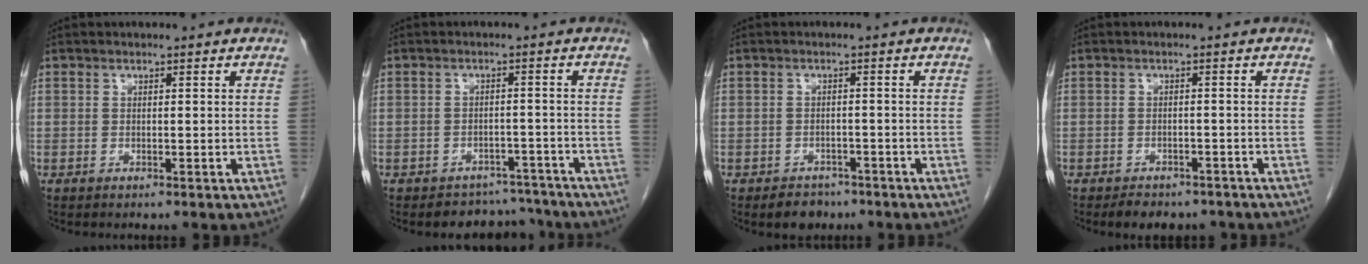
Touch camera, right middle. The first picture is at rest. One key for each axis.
{"total": 5.4, "fx": -4.7, "fy": 2.5, "fz": -0.8, "tx": 0.024, "ty": 0.025, "tz": -0.062}
{"total": 3.6, "fx": -2.6, "fy": 2.3, "fz": 1.0, "tx": -0.016, "ty": 0.005, "tz": -0.034}
{"total": 5.5, "fx": -4.5, "fy": 2.6, "fz": 1.7, "tx": -0.020, "ty": 0.003, "tz": -0.057}